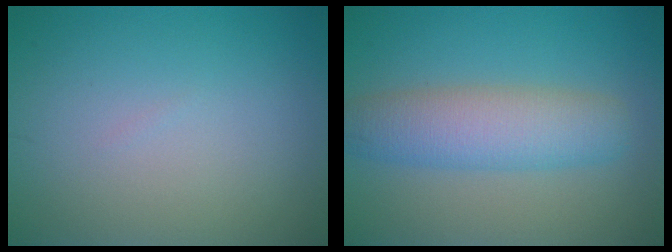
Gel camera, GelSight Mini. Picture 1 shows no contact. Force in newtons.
{"total": 5.3, "press": 5.3, "slide": 0.2}